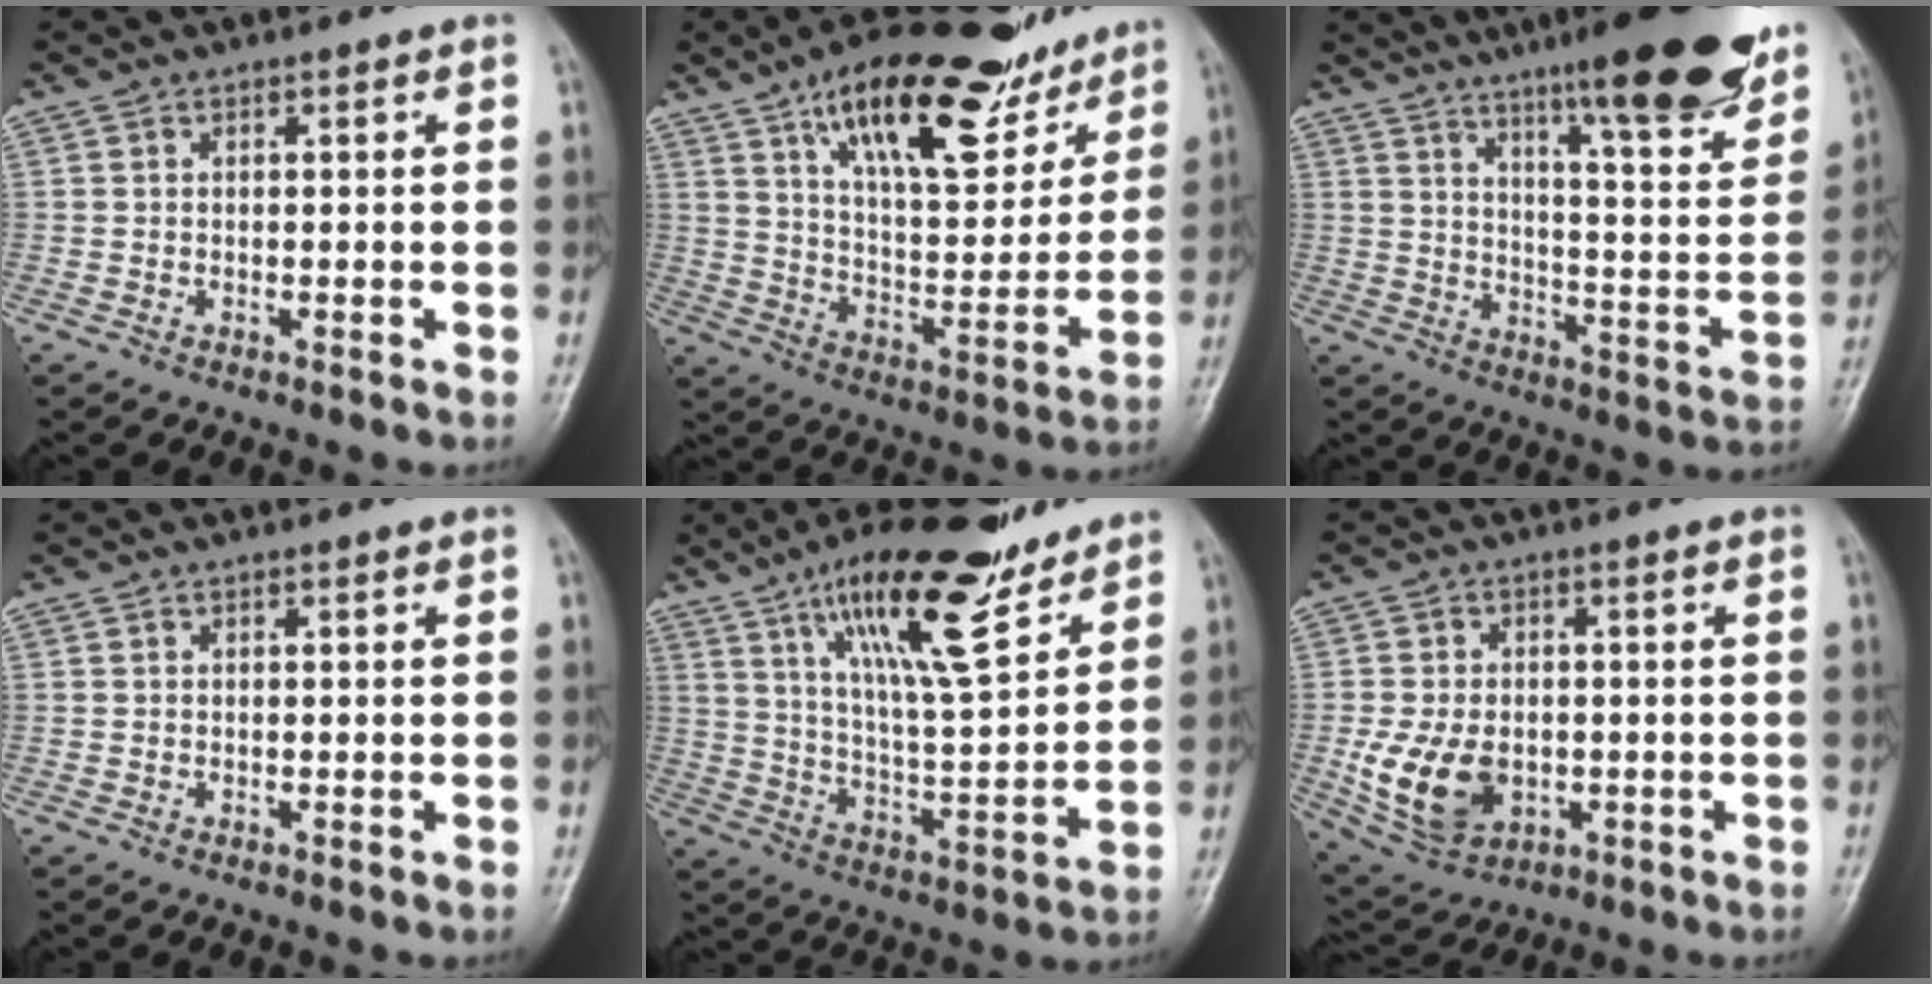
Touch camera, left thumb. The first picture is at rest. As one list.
[{"total": 23.1, "force": [14.8, 9.2, 15.2], "torque": [-0.187, -0.051, 0.240]}, {"total": 23.2, "force": [15.6, 4.3, 16.6], "torque": [-0.207, -0.064, 0.226]}, {"total": 0.0}, {"total": 18.8, "force": [12.6, 4.8, 13.1], "torque": [-0.192, -0.065, 0.218]}, {"total": 11.0, "force": [-1.9, 7.7, 7.7], "torque": [-0.131, -0.004, -0.019]}]